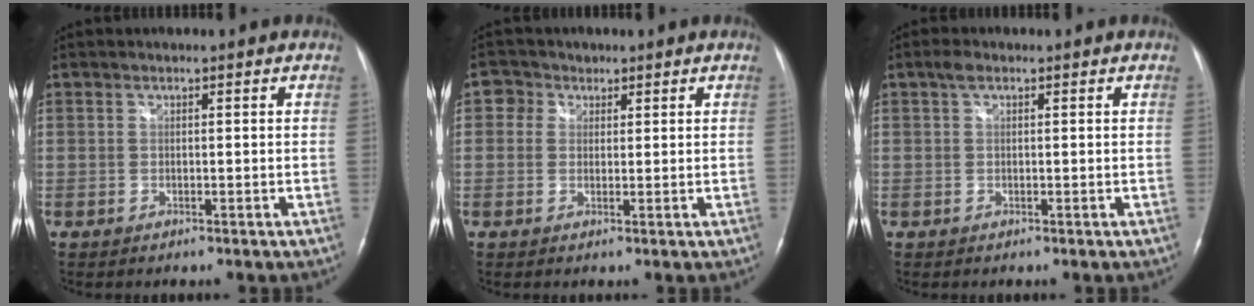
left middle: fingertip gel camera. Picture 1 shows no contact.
{"total": 2.9, "force": [1.3, 2.6, 0.4], "torque": [-0.009, 0.010, 0.018]}
{"total": 1.3, "force": [0.7, 0.6, 0.9], "torque": [-0.022, 0.012, 0.014]}